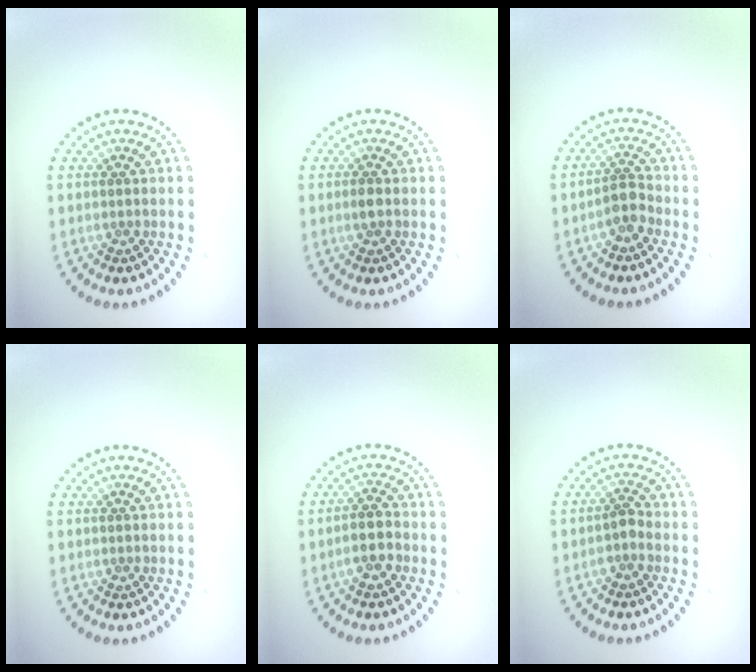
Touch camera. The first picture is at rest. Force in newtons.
{"total": 0.8, "press": 0.8, "slide": 0.1}
{"total": 2.1, "press": 1.7, "slide": 1.2}
{"total": 0.0}
{"total": 2.5, "press": 2.2, "slide": 1.0}
{"total": 1.3, "press": 1.1, "slide": 0.6}